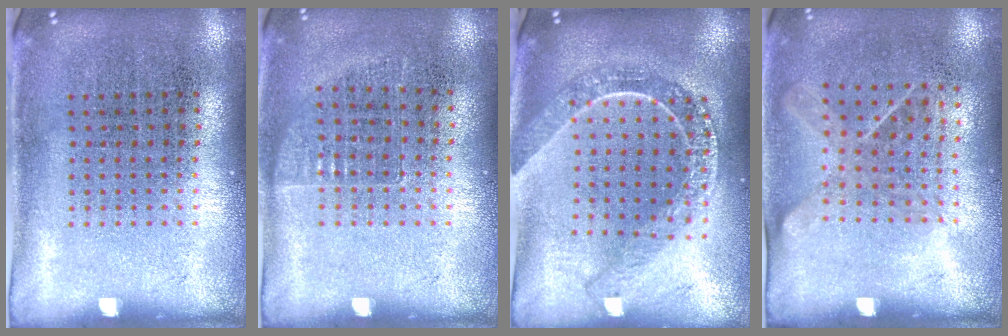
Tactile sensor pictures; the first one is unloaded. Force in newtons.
{"total": 0.7, "press": 0.7, "slide": 0.1}
{"total": 2.3, "press": 1.9, "slide": 1.2}
{"total": 1.3, "press": 1.0, "slide": 0.8}